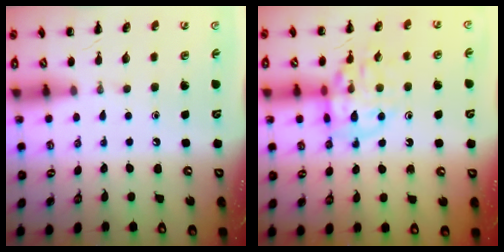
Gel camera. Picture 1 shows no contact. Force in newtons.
{"total": 12.7, "press": 12.6, "slide": 1.6}